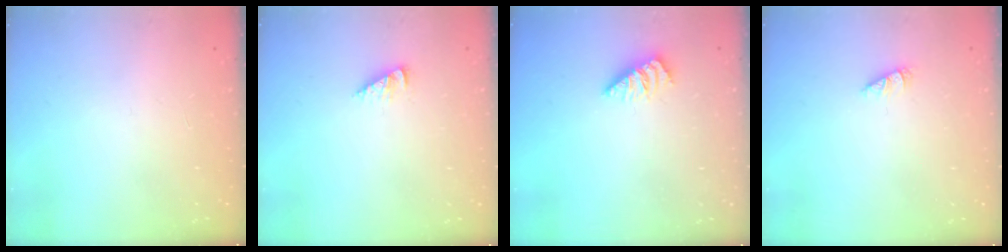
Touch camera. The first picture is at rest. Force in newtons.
{"total": 2.5, "press": 2.5, "slide": 0.1}
{"total": 0.7, "press": 0.7, "slide": 0.1}
{"total": 1.0, "press": 1.0, "slide": 0.2}